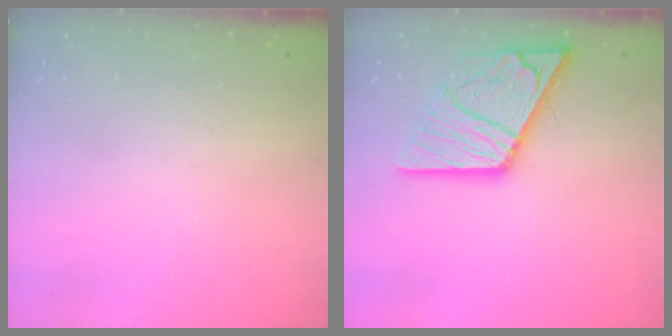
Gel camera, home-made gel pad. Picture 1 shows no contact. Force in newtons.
{"total": 17.5, "press": 17.4, "slide": 2.0}